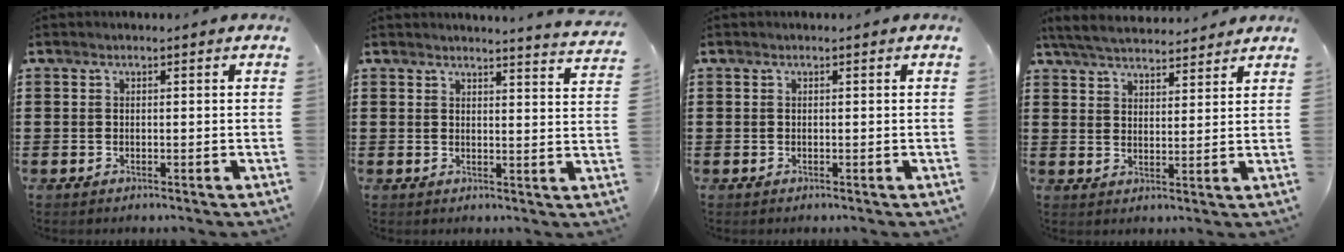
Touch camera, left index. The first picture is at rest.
{"total": 3.2, "force": [3.1, -0.8, 0.3], "torque": [-0.008, -0.021, 0.053]}
{"total": 0.0}
{"total": 5.3, "force": [5.0, 0.8, 1.4], "torque": [-0.045, -0.016, 0.091]}